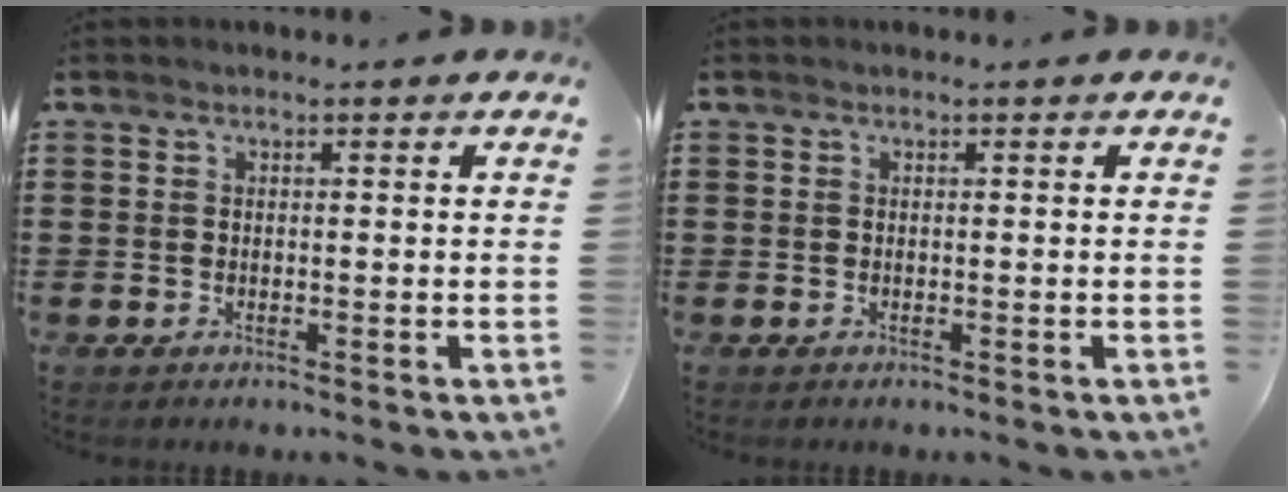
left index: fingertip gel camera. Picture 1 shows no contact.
{"total": 0.0}